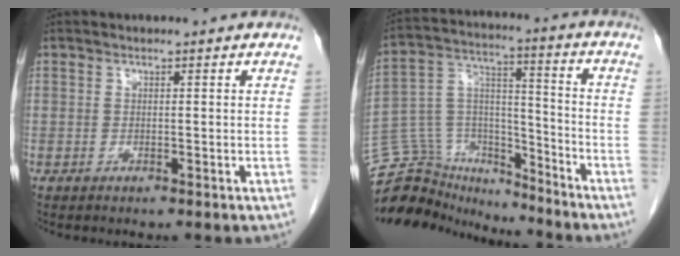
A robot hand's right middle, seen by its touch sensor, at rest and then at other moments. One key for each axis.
{"total": 16.8, "fx": -15.9, "fy": 5.0, "fz": 2.4, "tx": -0.051, "ty": 0.066, "tz": -0.265}